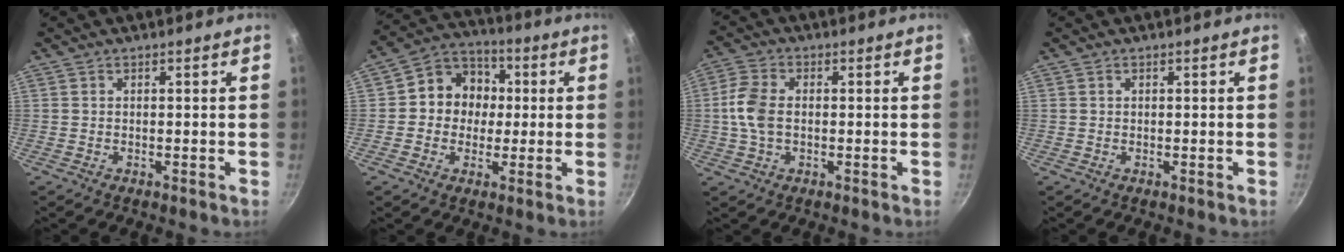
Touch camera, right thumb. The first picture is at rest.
{"total": 10.2, "force": [0.5, 9.2, 4.5], "torque": [-0.027, 0.020, -0.011]}
{"total": 7.0, "force": [-0.1, 4.5, 5.3], "torque": [-0.109, 0.015, -0.010]}
{"total": 0.0}